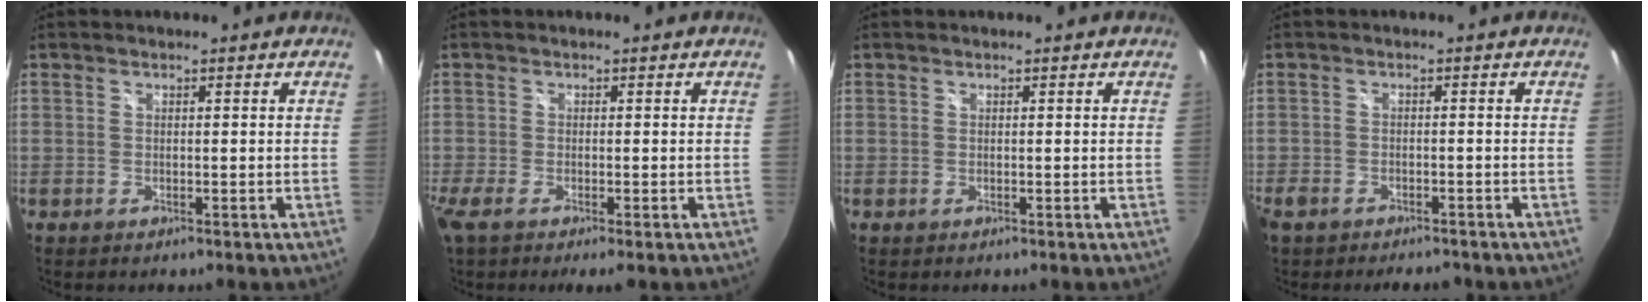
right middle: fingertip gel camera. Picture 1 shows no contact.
{"total": 3.3, "force": [-2.1, 0.0, 2.6], "torque": [-0.054, -0.016, -0.039]}
{"total": 0.0}
{"total": 6.6, "force": [-5.3, 3.0, 2.6], "torque": [-0.074, -0.014, -0.086]}